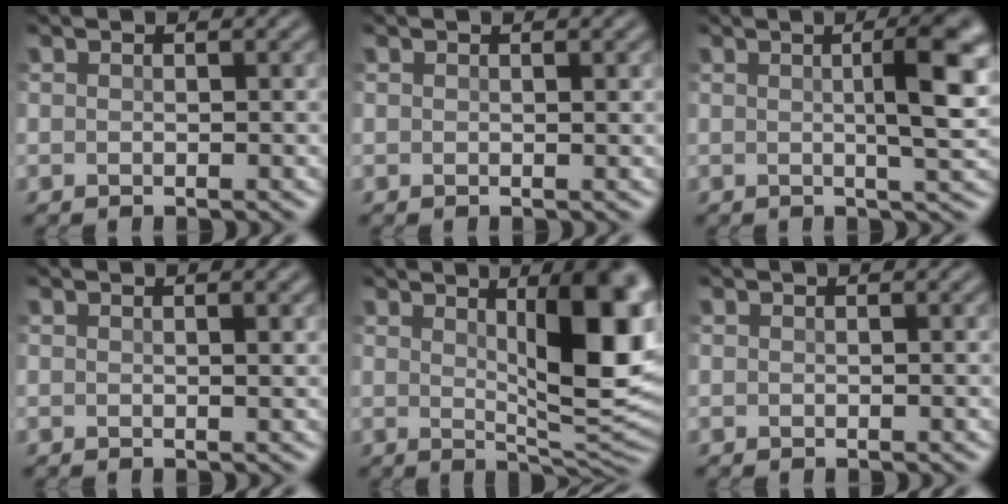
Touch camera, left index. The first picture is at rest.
{"total": 0.0}
{"total": 5.3, "force": [1.1, 0.8, 5.1], "torque": [-0.070, 0.010, 0.016]}
{"total": 0.7, "force": [0.3, 0.2, 0.6], "torque": [-0.011, 0.000, 0.008]}
{"total": 9.6, "force": [2.8, 2.5, 8.9], "torque": [-0.115, -0.002, 0.050]}
{"total": 0.0}